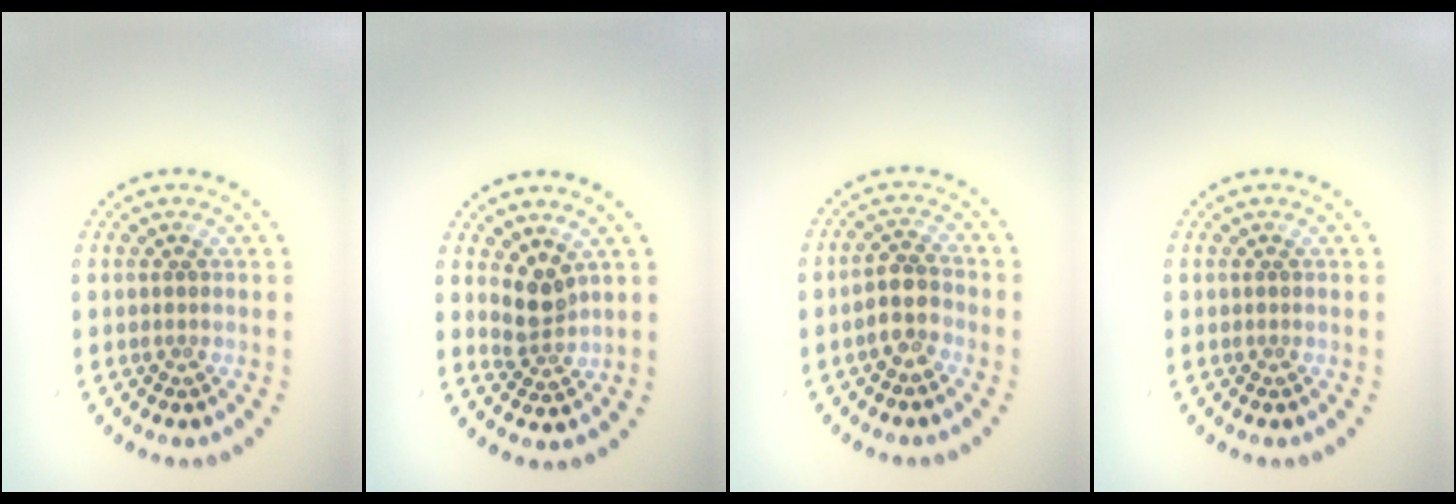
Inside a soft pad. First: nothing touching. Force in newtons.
{"total": 2.4, "press": 1.8, "slide": 1.6}
{"total": 2.5, "press": 2.2, "slide": 1.2}
{"total": 0.0}